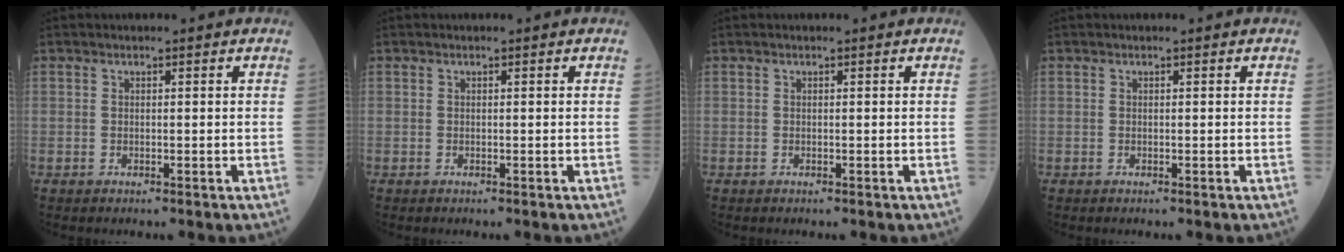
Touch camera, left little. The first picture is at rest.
{"total": 0.0}
{"total": 0.0}
{"total": 0.0}